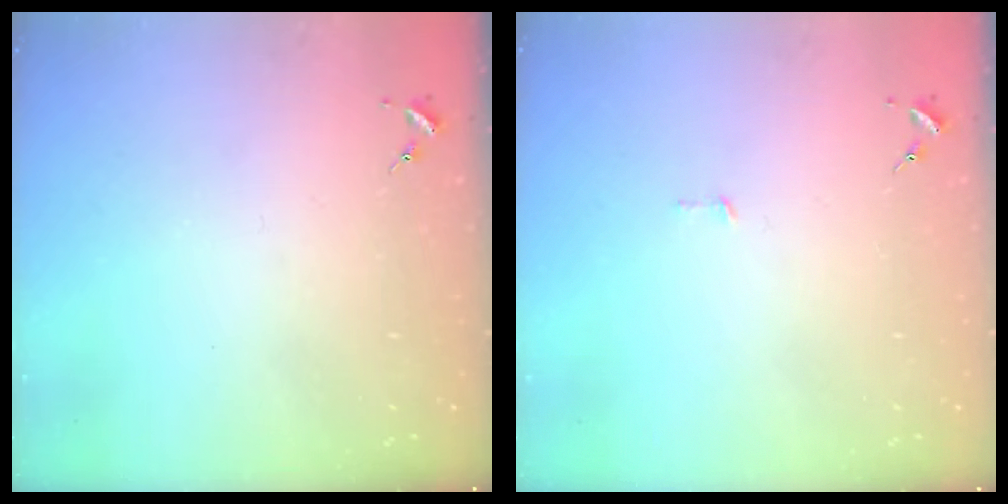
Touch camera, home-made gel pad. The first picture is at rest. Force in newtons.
{"total": 2.9, "press": 2.9, "slide": 0.2}